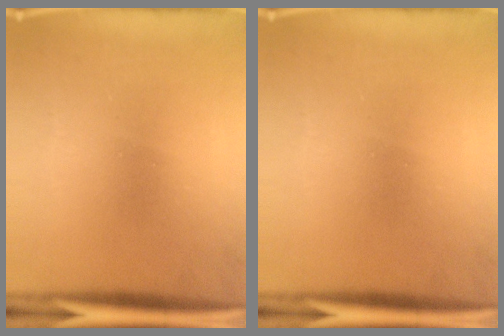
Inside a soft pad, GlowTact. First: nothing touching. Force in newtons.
{"total": 0.0}